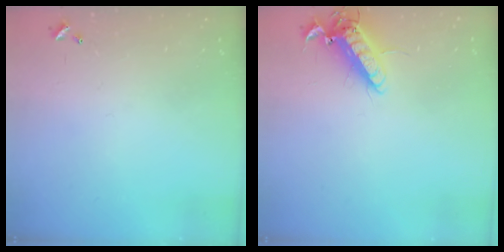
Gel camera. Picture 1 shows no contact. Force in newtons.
{"total": 13.2, "press": 13.0, "slide": 2.1}